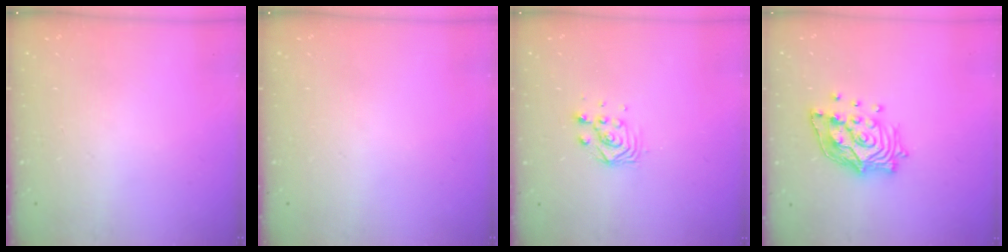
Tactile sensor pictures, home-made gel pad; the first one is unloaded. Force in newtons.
{"total": 0.0}
{"total": 3.8, "press": 3.8, "slide": 0.1}
{"total": 13.9, "press": 13.7, "slide": 2.2}